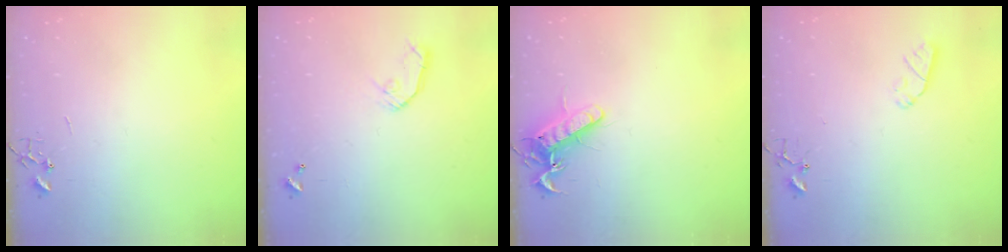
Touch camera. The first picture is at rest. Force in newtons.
{"total": 8.0, "press": 8.0, "slide": 0.4}
{"total": 13.6, "press": 13.6, "slide": 1.4}
{"total": 5.4, "press": 5.4, "slide": 0.4}